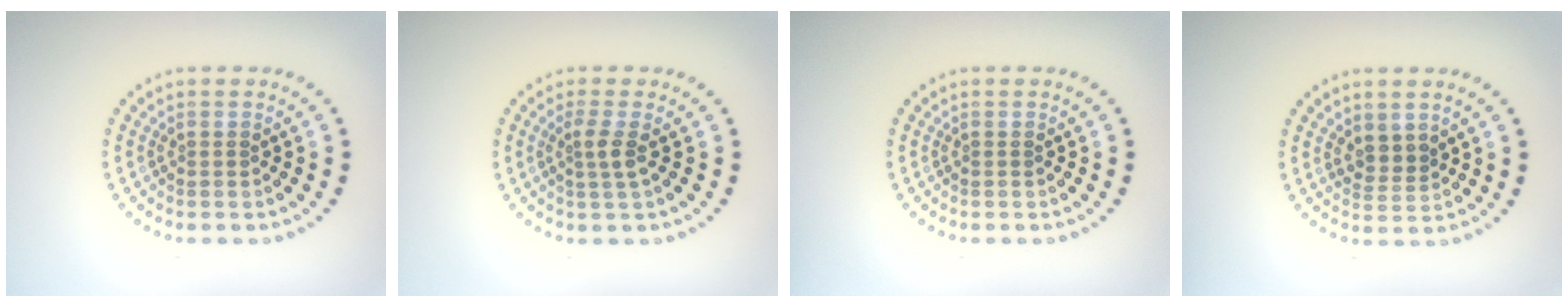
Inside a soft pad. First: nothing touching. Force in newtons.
{"total": 1.9, "press": 1.4, "slide": 1.3}
{"total": 0.0}
{"total": 1.9, "press": 1.4, "slide": 1.3}